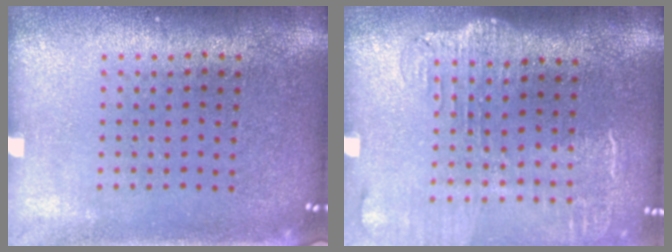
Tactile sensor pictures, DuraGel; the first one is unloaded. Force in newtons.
{"total": 1.9, "press": 1.5, "slide": 1.2}